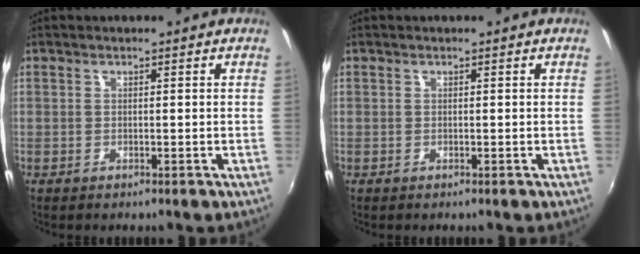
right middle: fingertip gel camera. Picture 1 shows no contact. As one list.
[{"total": 0.0}]